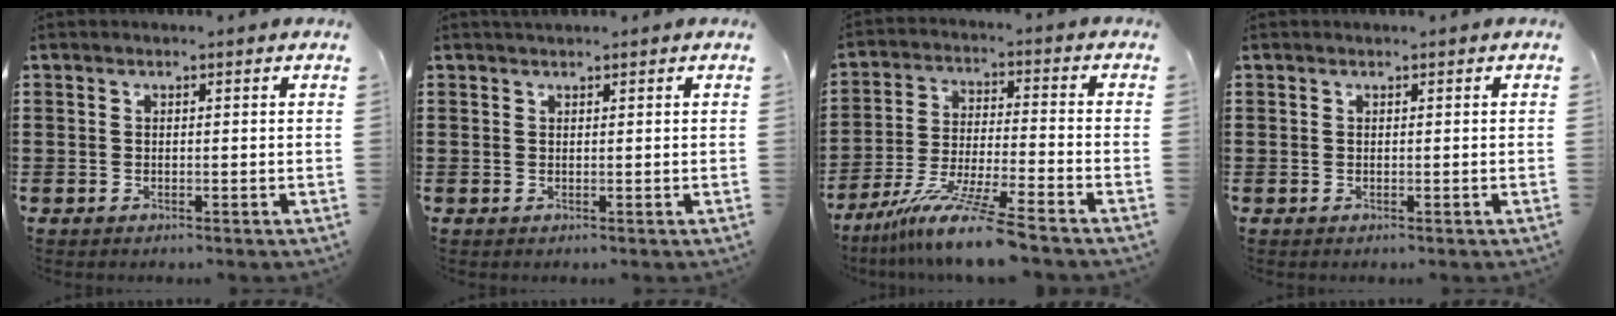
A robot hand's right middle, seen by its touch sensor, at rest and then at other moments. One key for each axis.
{"total": 0.8, "fx": 0.8, "fy": 0.1, "fz": 0.0, "tx": -0.003, "ty": -0.001, "tz": 0.016}
{"total": 10.2, "fx": -8.5, "fy": -1.0, "fz": 5.6, "tx": -0.113, "ty": -0.013, "tz": -0.167}
{"total": 0.0}